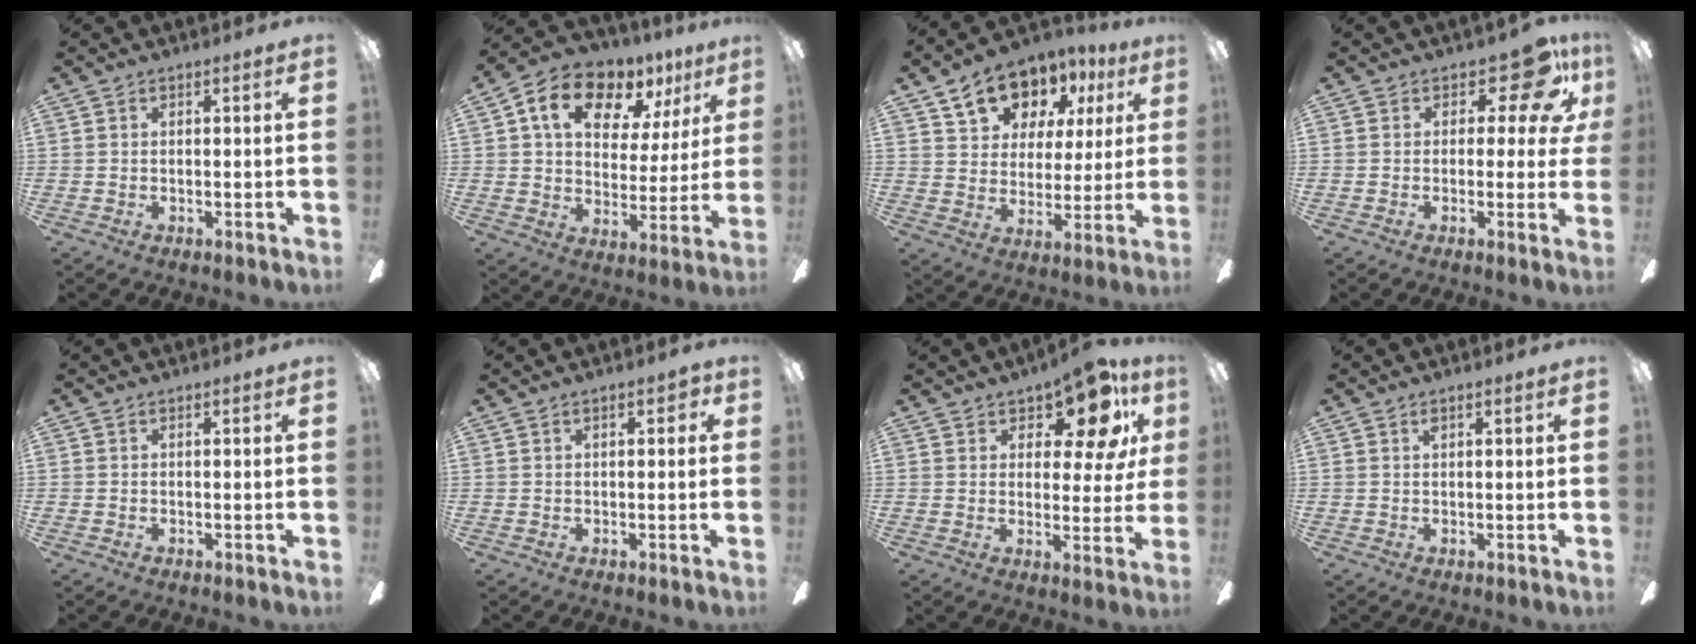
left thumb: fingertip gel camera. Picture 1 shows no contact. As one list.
[{"total": 14.7, "force": [8.7, 8.7, 8.0], "torque": [-0.133, -0.037, 0.153]}, {"total": 14.2, "force": [9.6, 9.2, 5.1], "torque": [-0.095, -0.050, 0.181]}, {"total": 10.5, "force": [6.0, 5.1, 6.9], "torque": [-0.094, -0.036, 0.102]}, {"total": 0.0}, {"total": 2.6, "force": [1.1, 1.2, 2.0], "torque": [-0.027, 0.000, 0.015]}, {"total": 13.4, "force": [8.2, 6.4, 8.6], "torque": [-0.116, -0.046, 0.142]}, {"total": 1.2, "force": [0.7, 0.4, 0.8], "torque": [-0.019, 0.003, 0.013]}]